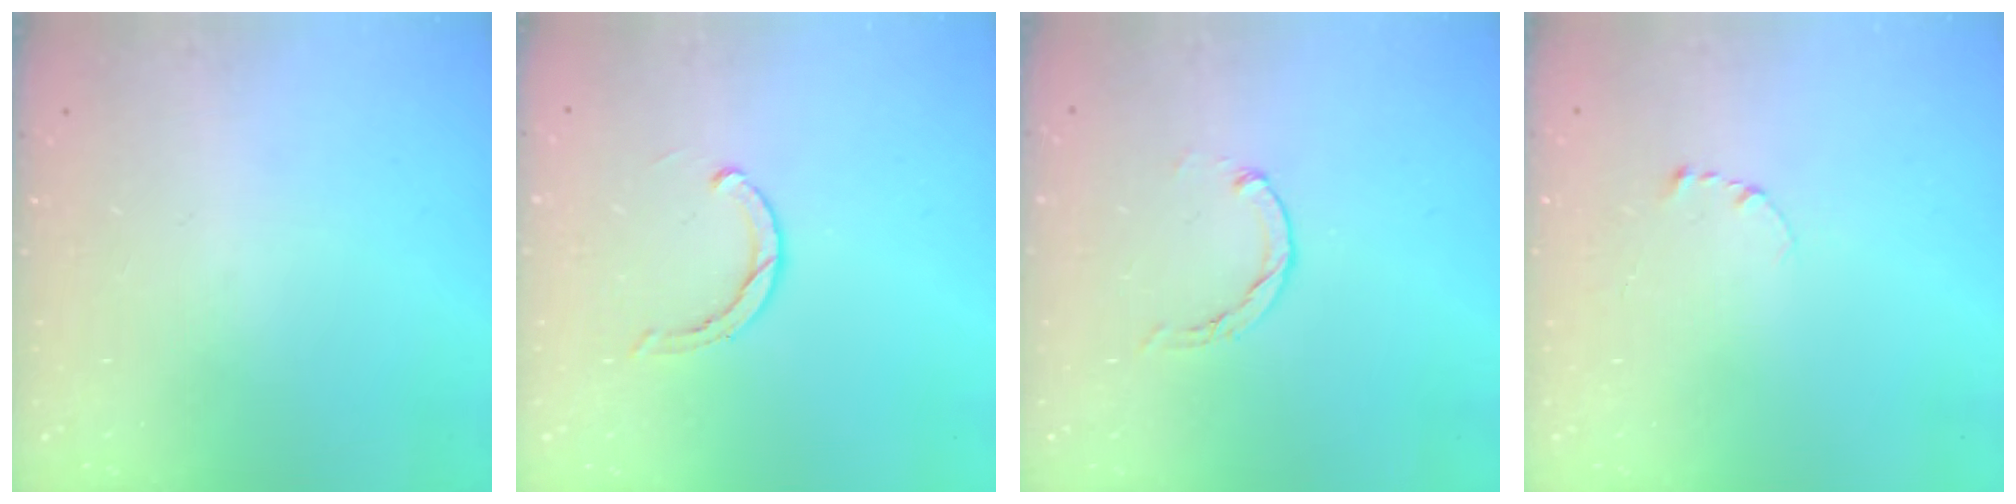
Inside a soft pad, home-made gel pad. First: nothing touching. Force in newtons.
{"total": 2.8, "press": 2.7, "slide": 0.3}
{"total": 0.0}
{"total": 2.3, "press": 2.3, "slide": 0.2}